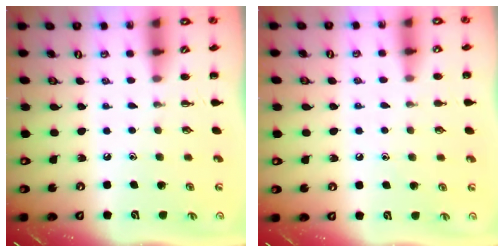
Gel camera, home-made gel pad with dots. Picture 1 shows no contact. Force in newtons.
{"total": 5.7, "press": 5.4, "slide": 1.8}